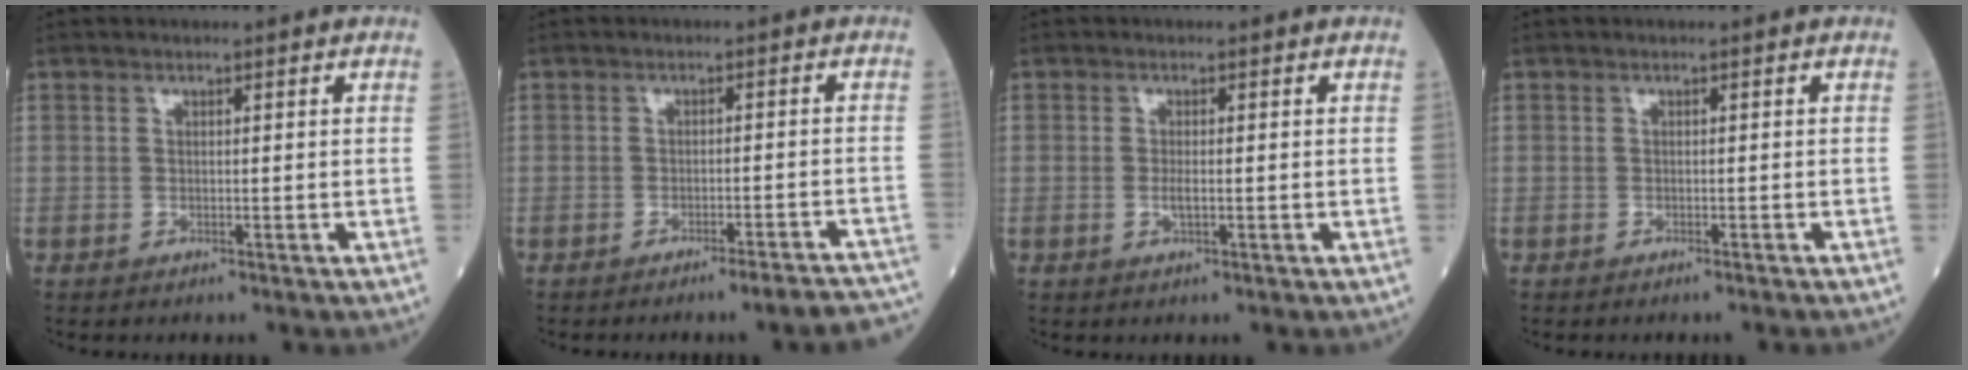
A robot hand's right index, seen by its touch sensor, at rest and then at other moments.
{"total": 7.9, "force": [-7.3, 0.2, 3.1], "torque": [-0.016, 0.007, -0.089]}
{"total": 1.4, "force": [-0.3, 0.3, 1.3], "torque": [-0.030, -0.002, -0.003]}
{"total": 1.5, "force": [-1.4, -0.1, 0.6], "torque": [-0.012, -0.001, -0.016]}